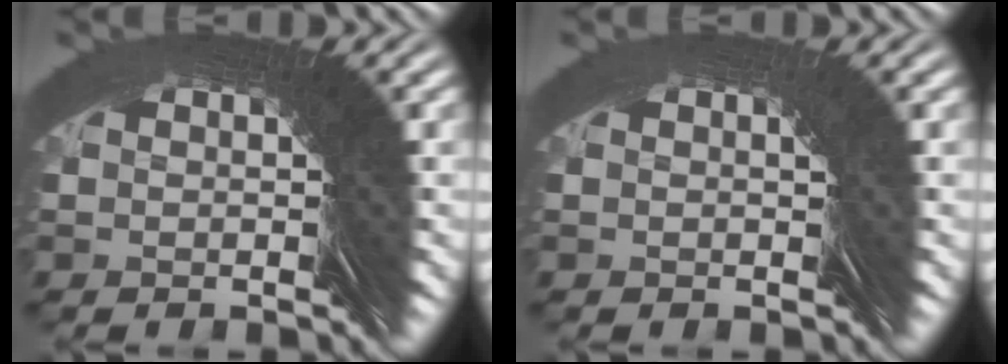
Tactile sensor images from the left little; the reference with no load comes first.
{"total": 1.1, "force": [-0.2, -0.7, -0.9], "torque": [0.016, 0.006, -0.004]}